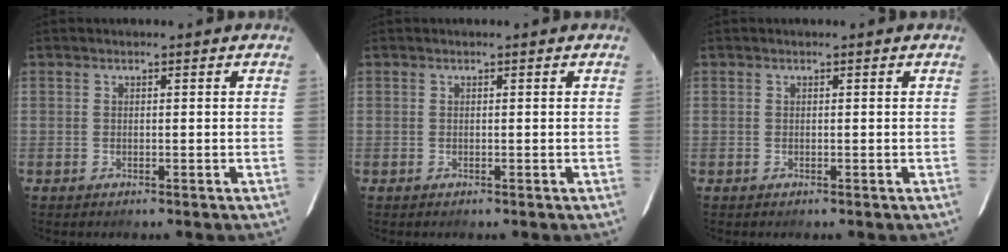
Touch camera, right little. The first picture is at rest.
{"total": 0.0}
{"total": 0.0}